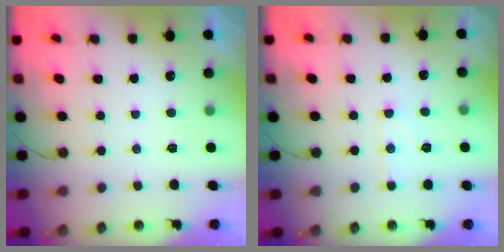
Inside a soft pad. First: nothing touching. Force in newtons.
{"total": 7.0, "press": 7.0, "slide": 0.5}